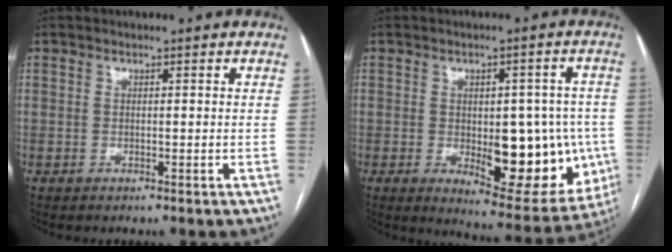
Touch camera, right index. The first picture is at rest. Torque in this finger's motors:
{"motor_torque": [0.96, -0.46, 0.54, 0.10]}